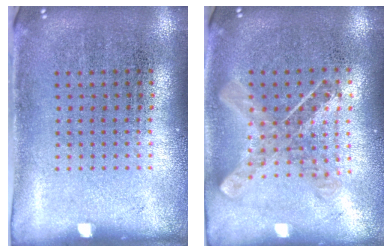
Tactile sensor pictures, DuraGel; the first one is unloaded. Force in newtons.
{"total": 0.9, "press": 0.9, "slide": 0.2}